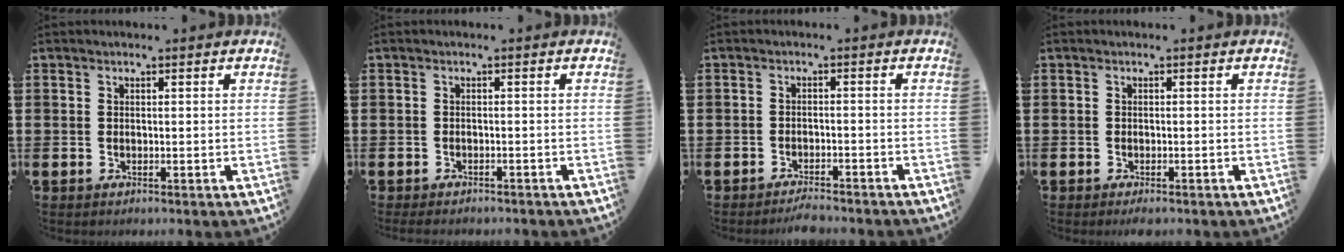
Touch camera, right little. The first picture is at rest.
{"total": 0.9, "force": [-0.9, 0.1, 0.2], "torque": [-0.006, -0.001, -0.018]}
{"total": 2.0, "force": [-2.0, 0.0, 0.3], "torque": [-0.010, 0.004, -0.040]}
{"total": 0.6, "force": [-0.5, 0.1, 0.4], "torque": [-0.008, -0.002, -0.009]}